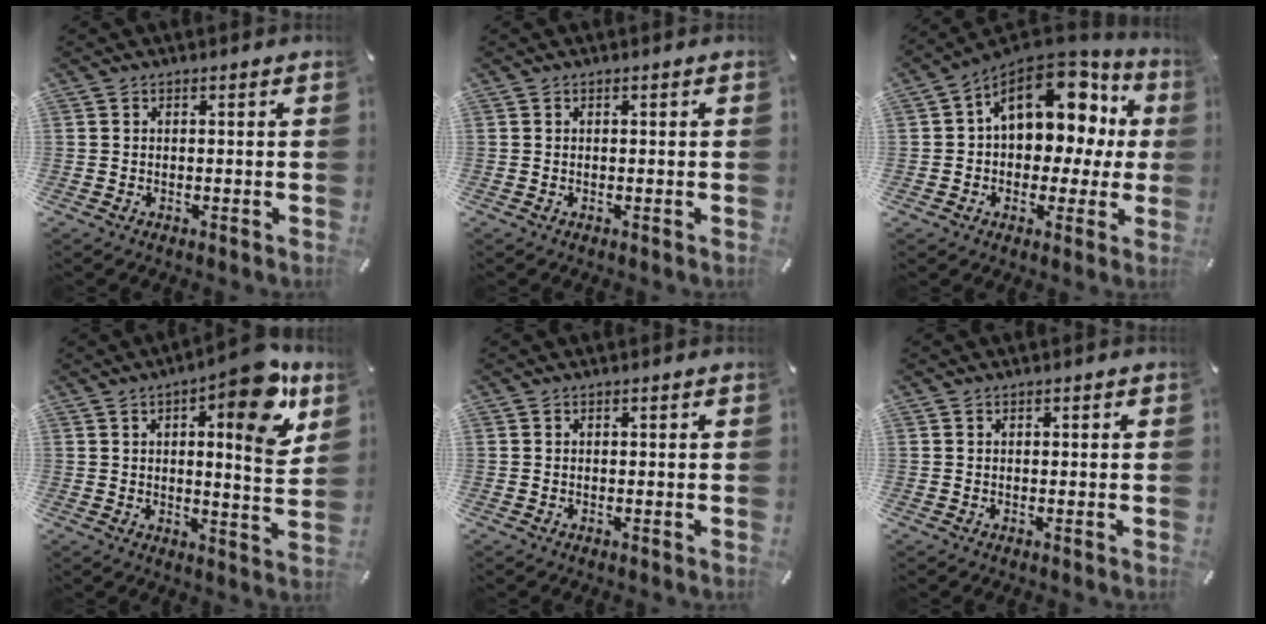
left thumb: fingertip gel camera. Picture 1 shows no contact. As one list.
[{"total": 0.0}, {"total": 17.1, "force": [6.0, 11.3, 11.4], "torque": [-0.157, -0.033, 0.103]}, {"total": 14.3, "force": [7.6, 4.0, 11.5], "torque": [-0.141, -0.046, 0.112]}, {"total": 0.0}, {"total": 0.0}]